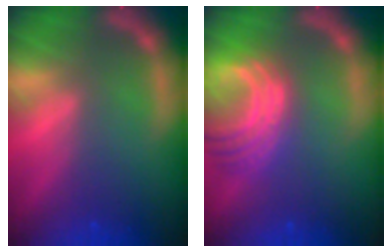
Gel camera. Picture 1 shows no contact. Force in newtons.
{"total": 8.5}